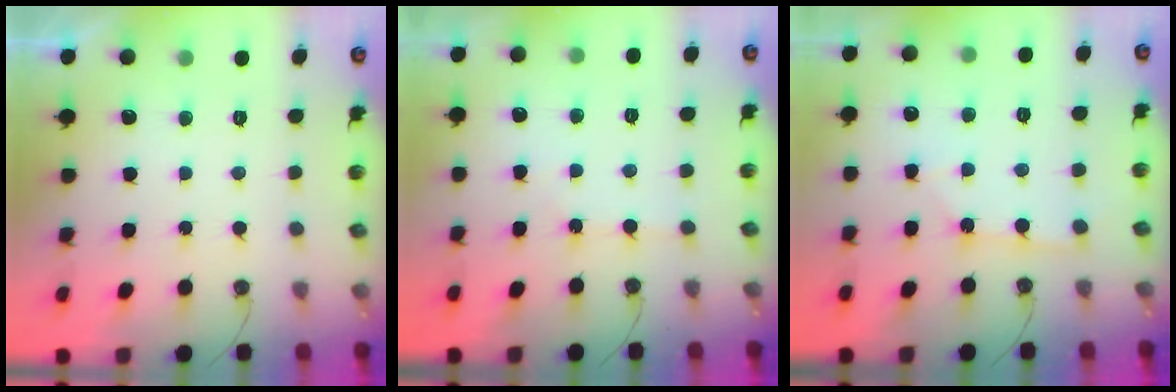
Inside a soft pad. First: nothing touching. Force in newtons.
{"total": 1.9, "press": 1.8, "slide": 0.3}
{"total": 2.8, "press": 2.8, "slide": 0.2}